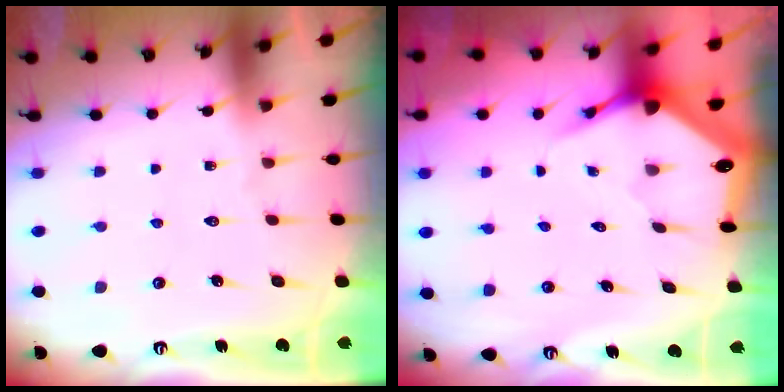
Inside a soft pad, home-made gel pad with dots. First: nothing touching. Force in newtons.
{"total": 3.8, "press": 3.8, "slide": 0.5}